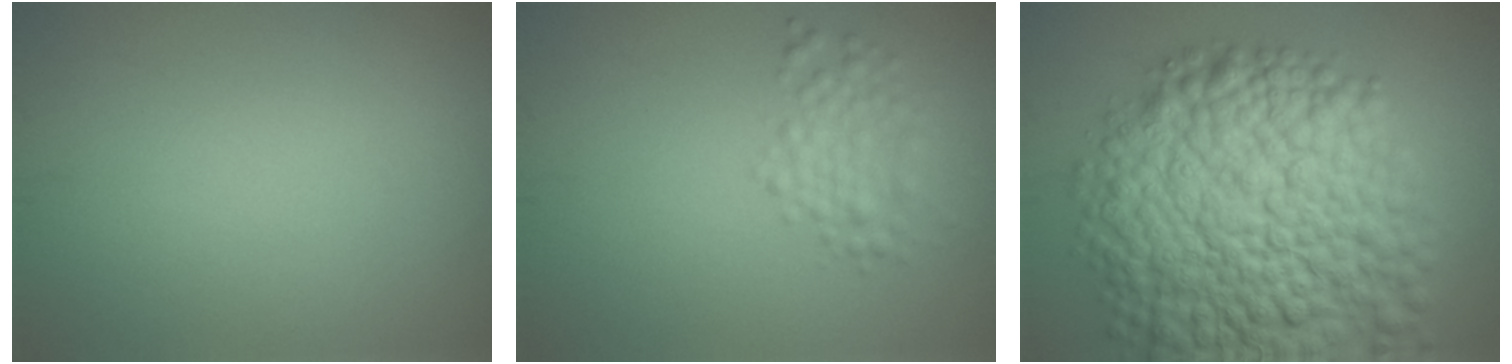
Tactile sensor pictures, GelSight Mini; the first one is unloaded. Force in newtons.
{"total": 2.5, "press": 2.5, "slide": 0.0}
{"total": 15.7, "press": 15.6, "slide": 0.7}